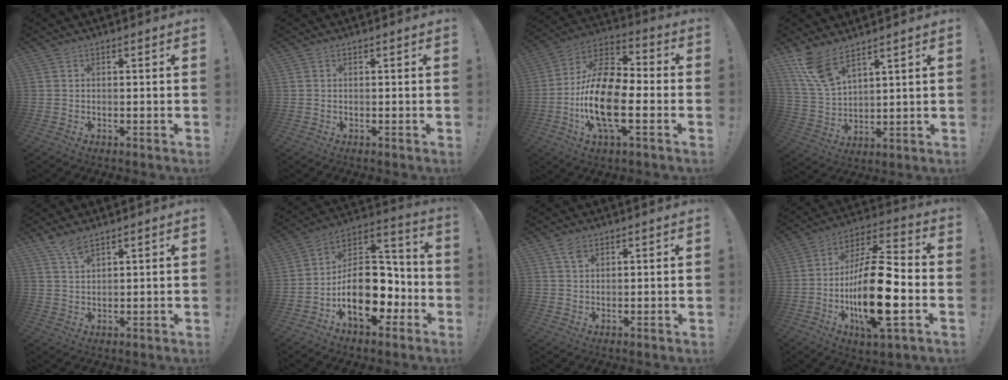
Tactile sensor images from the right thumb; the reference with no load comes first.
{"total": 0.0}
{"total": 20.0, "force": [-4.7, 10.0, 16.7], "torque": [-0.337, 0.023, -0.077]}
{"total": 10.2, "force": [7.6, 3.5, 5.9], "torque": [-0.114, -0.040, 0.149]}
{"total": 4.4, "force": [3.7, 0.9, 2.2], "torque": [-0.043, -0.021, 0.067]}
{"total": 20.2, "force": [-6.7, 12.9, 14.0], "torque": [-0.207, 0.029, -0.101]}
{"total": 3.2, "force": [2.1, 1.7, 1.6], "torque": [-0.020, -0.010, 0.038]}
{"total": 22.9, "force": [-4.7, 7.3, 21.2], "torque": [-0.400, 0.008, -0.081]}